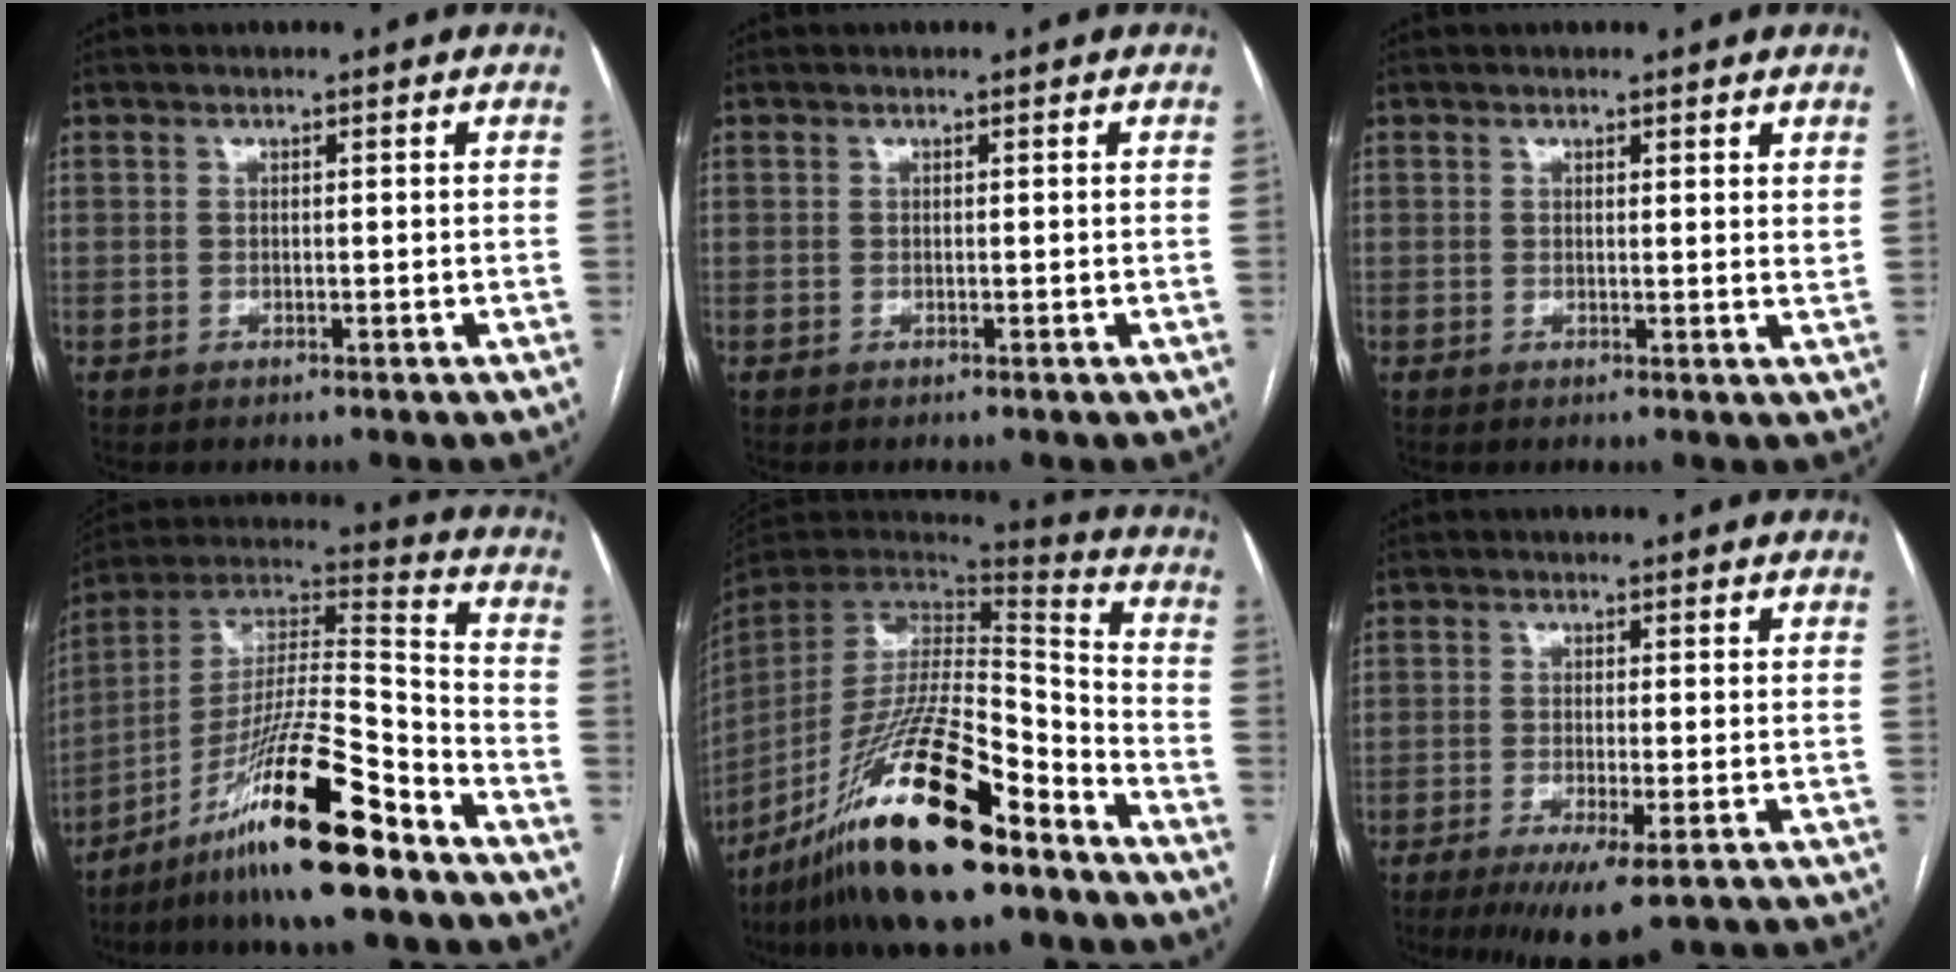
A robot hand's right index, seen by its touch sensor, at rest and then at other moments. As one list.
[{"total": 0.0}, {"total": 1.9, "force": [1.6, 0.3, 0.9], "torque": [-0.009, -0.007, 0.014]}, {"total": 18.9, "force": [-12.3, 1.0, 14.3], "torque": [-0.279, -0.010, -0.217]}, {"total": 23.3, "force": [-15.6, 4.4, 16.8], "torque": [-0.319, -0.026, -0.276]}, {"total": 7.1, "force": [-4.4, 0.8, 5.5], "torque": [-0.082, -0.019, -0.067]}]